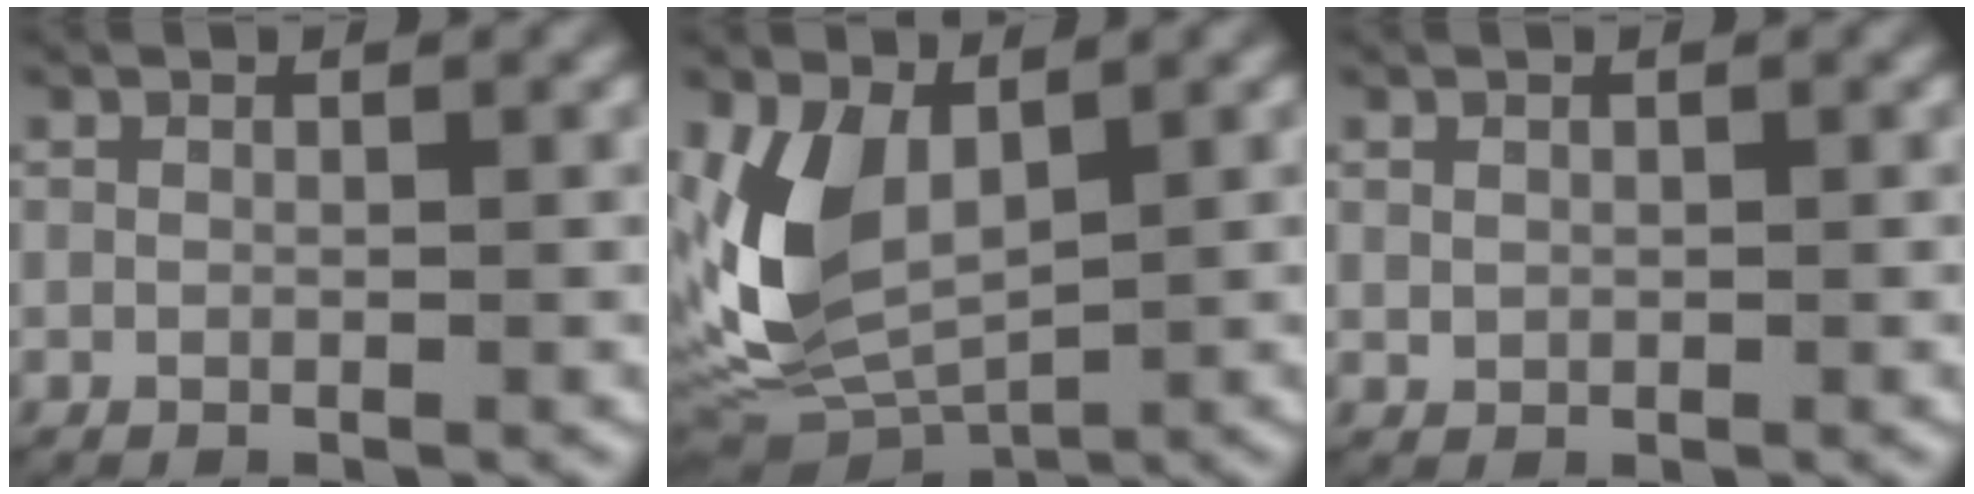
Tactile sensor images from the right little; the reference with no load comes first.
{"total": 7.0, "force": [0.8, 4.5, 5.3], "torque": [-0.124, -0.017, 0.021]}
{"total": 0.6, "force": [0.2, 0.5, 0.2], "torque": [-0.007, 0.002, 0.005]}